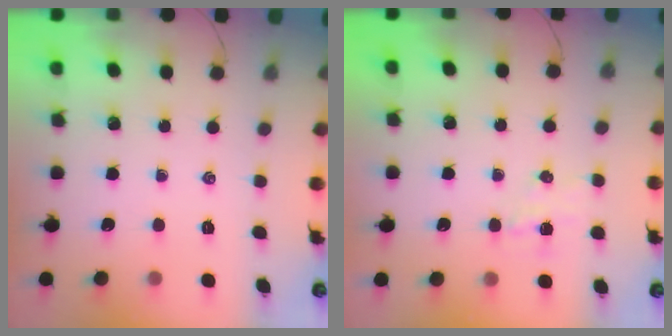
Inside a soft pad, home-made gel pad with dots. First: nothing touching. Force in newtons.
{"total": 4.8, "press": 4.7, "slide": 1.1}